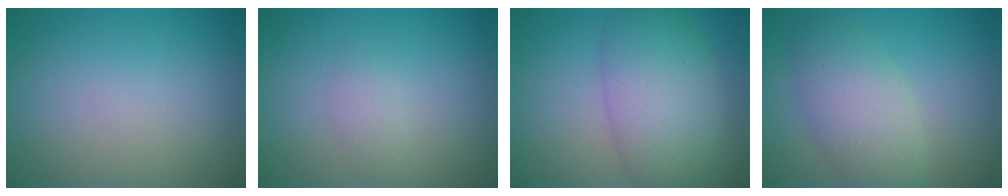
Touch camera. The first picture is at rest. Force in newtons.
{"total": 1.1, "press": 1.1, "slide": 0.1}
{"total": 7.9, "press": 7.9, "slide": 0.3}
{"total": 4.9, "press": 4.9, "slide": 0.4}